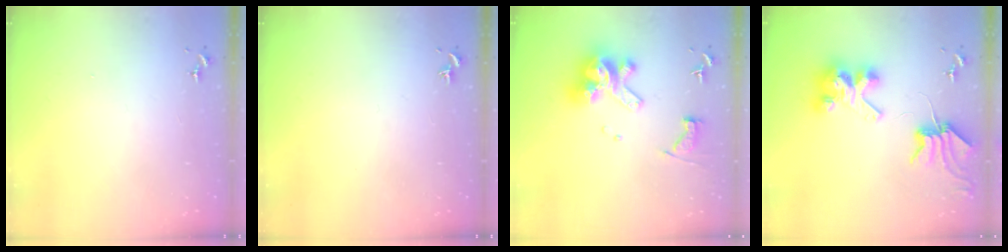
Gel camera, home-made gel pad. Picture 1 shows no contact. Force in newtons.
{"total": 0.0}
{"total": 16.2, "press": 16.2, "slide": 1.6}
{"total": 9.5, "press": 9.4, "slide": 1.2}